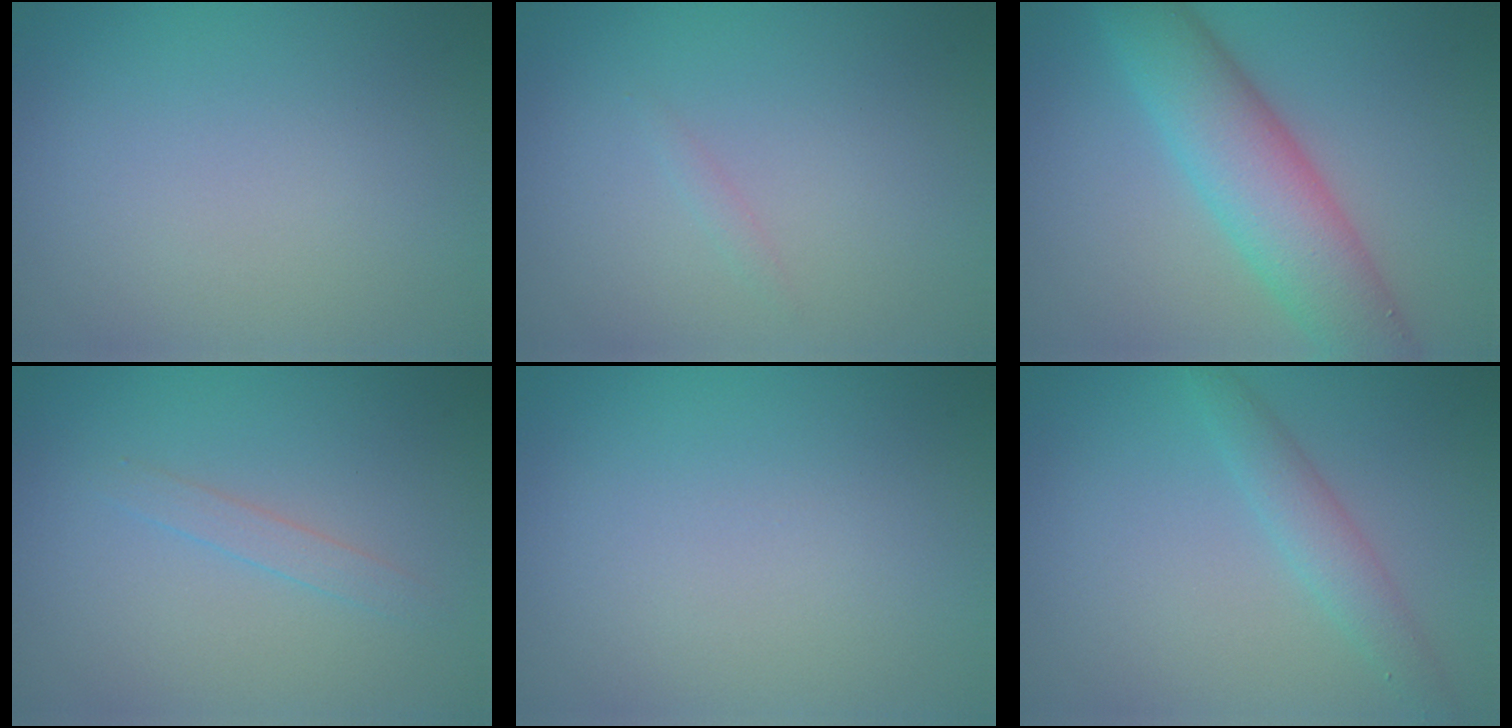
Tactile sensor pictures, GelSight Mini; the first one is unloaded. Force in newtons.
{"total": 0.5, "press": 0.5, "slide": 0.0}
{"total": 7.1, "press": 7.1, "slide": 0.2}
{"total": 1.1, "press": 1.1, "slide": 0.1}
{"total": 0.0}
{"total": 2.2, "press": 2.2, "slide": 0.1}